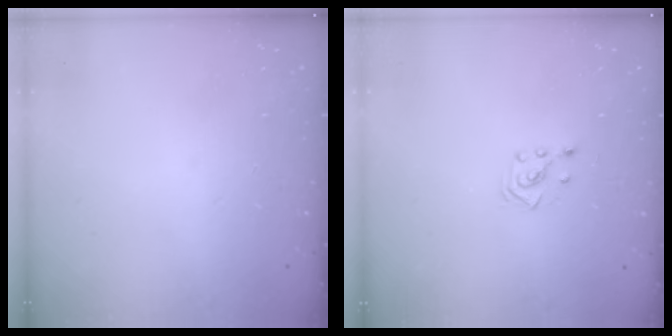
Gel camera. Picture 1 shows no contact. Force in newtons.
{"total": 2.3, "press": 2.2, "slide": 0.7}